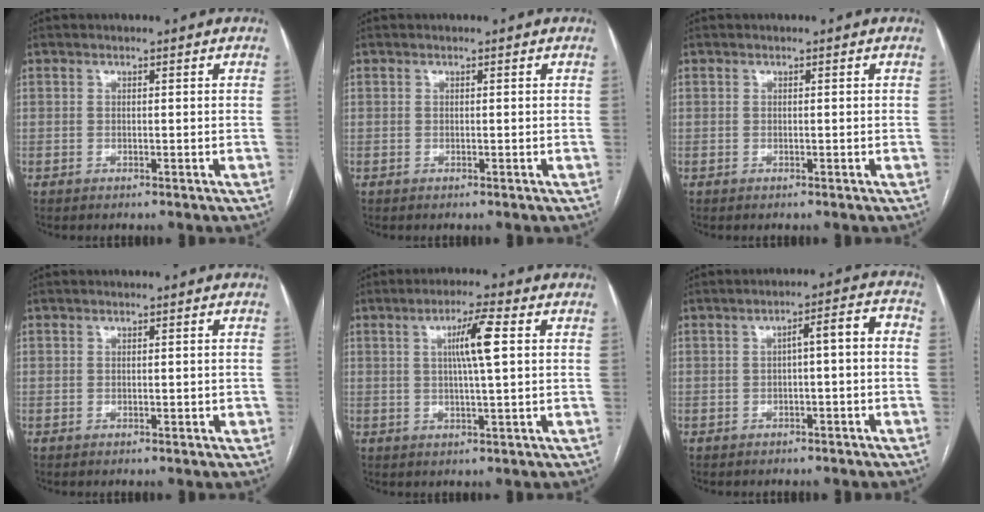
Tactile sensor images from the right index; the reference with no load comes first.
{"total": 0.0}
{"total": 0.0}
{"total": 0.8, "force": [-0.1, 0.6, 0.5], "torque": [-0.013, 0.011, 0.005]}
{"total": 6.3, "force": [1.5, -0.1, 6.2], "torque": [-0.109, 0.003, 0.024]}
{"total": 4.7, "force": [-0.6, 0.9, 4.6], "torque": [-0.061, 0.027, -0.009]}